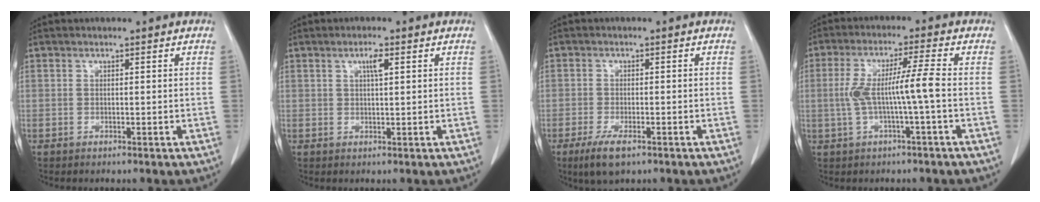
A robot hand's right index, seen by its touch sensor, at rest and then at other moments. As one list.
[{"total": 2.1, "force": [0.9, 0.1, 1.9], "torque": [-0.035, 0.000, 0.016]}, {"total": 4.7, "force": [-2.9, 1.3, 3.4], "torque": [-0.072, -0.009, -0.046]}, {"total": 6.9, "force": [-0.7, -0.4, 6.9], "torque": [-0.138, 0.019, -0.007]}]